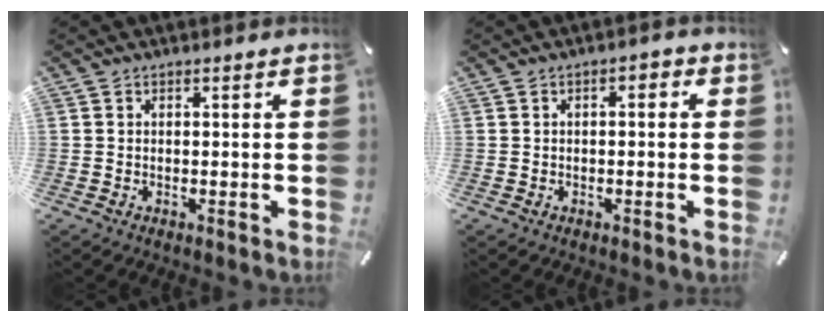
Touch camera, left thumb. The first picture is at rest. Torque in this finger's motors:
{"motor_torque": [-0.19, 0.05, 0.01, 0.06, -0.01]}